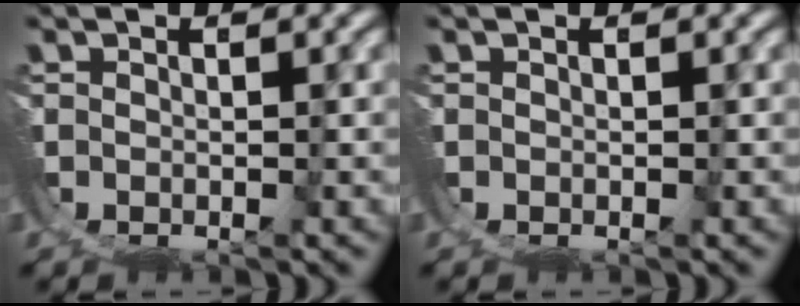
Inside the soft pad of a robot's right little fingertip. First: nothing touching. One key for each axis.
{"total": 0.0}